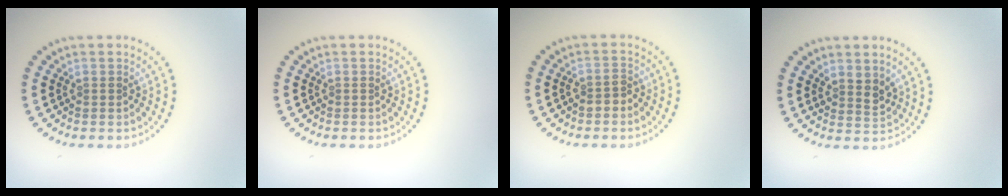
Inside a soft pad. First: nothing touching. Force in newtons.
{"total": 0.0}
{"total": 1.4, "press": 1.3, "slide": 0.6}
{"total": 1.9, "press": 1.6, "slide": 1.0}